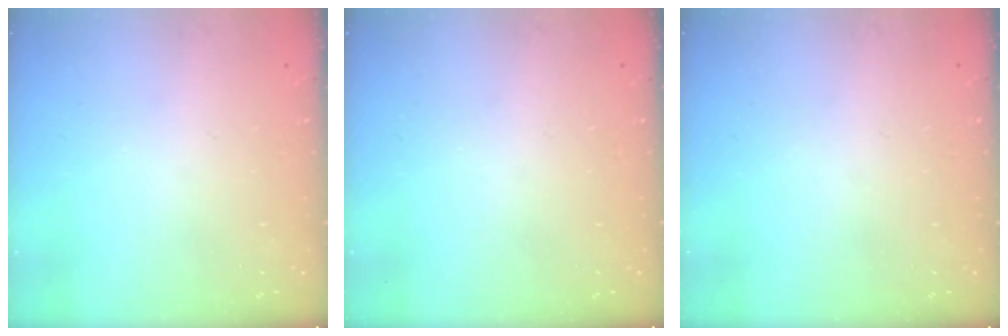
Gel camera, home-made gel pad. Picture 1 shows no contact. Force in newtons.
{"total": 0.0}
{"total": 0.0}